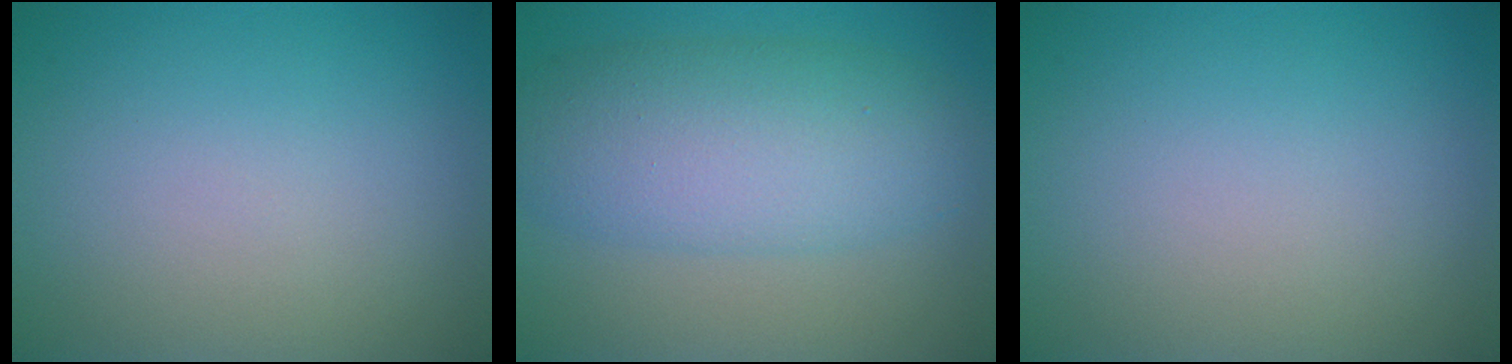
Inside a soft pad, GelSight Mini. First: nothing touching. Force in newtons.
{"total": 7.4, "press": 7.4, "slide": 0.2}
{"total": 0.0}